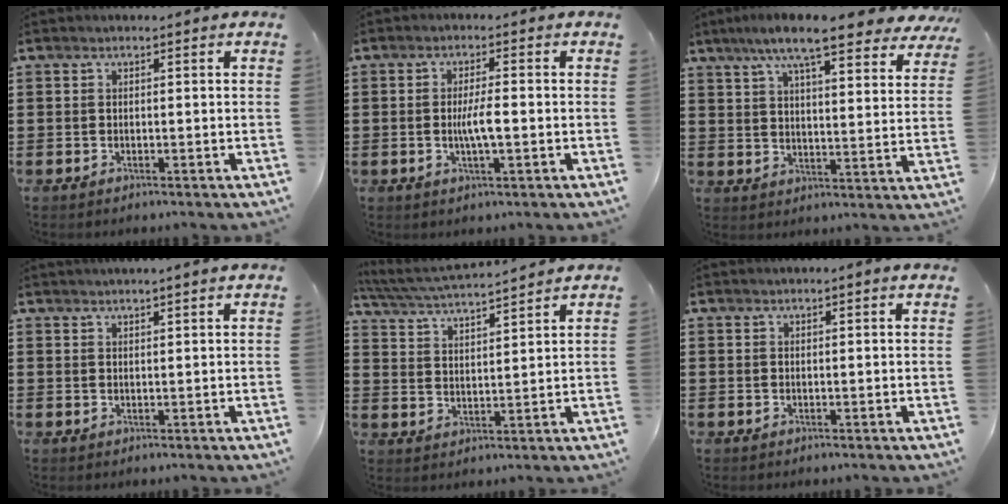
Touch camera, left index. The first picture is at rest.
{"total": 3.7, "force": [-0.5, 1.0, 3.5], "torque": [-0.070, 0.000, -0.011]}
{"total": 10.2, "force": [8.1, 1.0, 6.1], "torque": [-0.126, -0.027, 0.137]}
{"total": 1.5, "force": [1.5, -0.3, 0.2], "torque": [-0.005, 0.000, 0.030]}
{"total": 4.4, "force": [4.2, -0.1, 1.3], "torque": [-0.046, -0.026, 0.070]}
{"total": 0.9, "force": [0.8, -0.2, 0.4], "torque": [-0.008, -0.001, 0.016]}